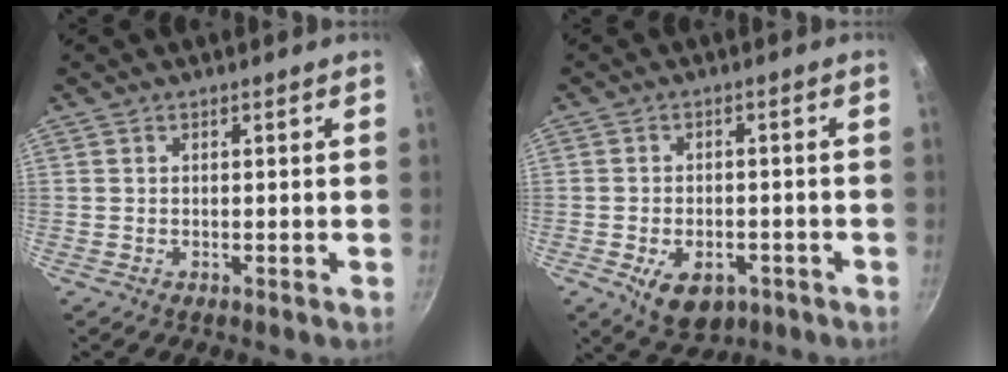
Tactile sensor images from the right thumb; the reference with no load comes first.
{"total": 8.5, "force": [-3.6, 5.3, 5.5], "torque": [-0.067, 0.010, -0.044]}